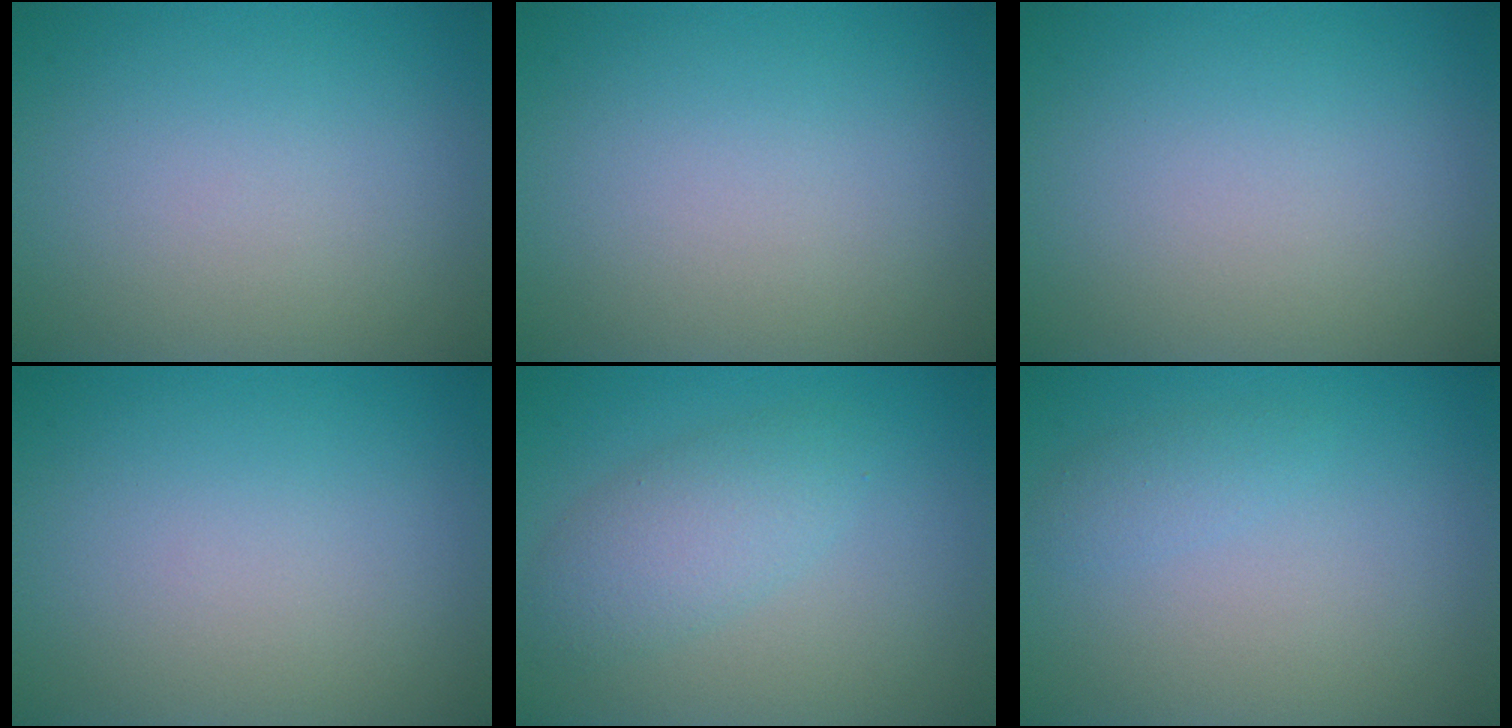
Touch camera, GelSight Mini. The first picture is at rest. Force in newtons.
{"total": 0.0}
{"total": 0.0}
{"total": 0.0}
{"total": 3.3, "press": 3.3, "slide": 0.0}
{"total": 1.1, "press": 1.1, "slide": 0.0}